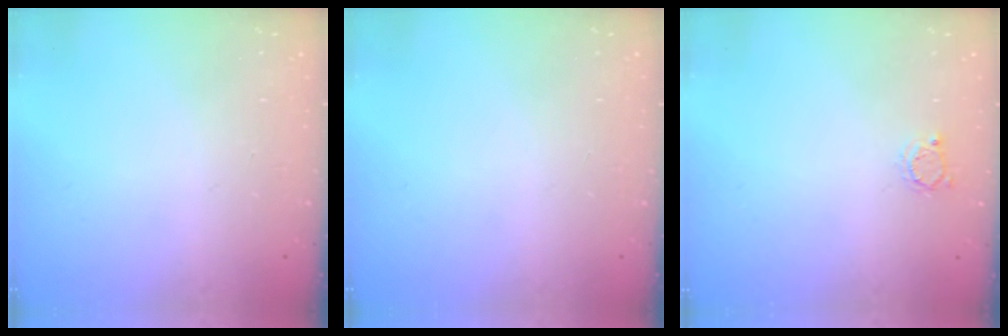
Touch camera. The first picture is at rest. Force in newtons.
{"total": 0.0}
{"total": 2.6, "press": 2.6, "slide": 0.4}